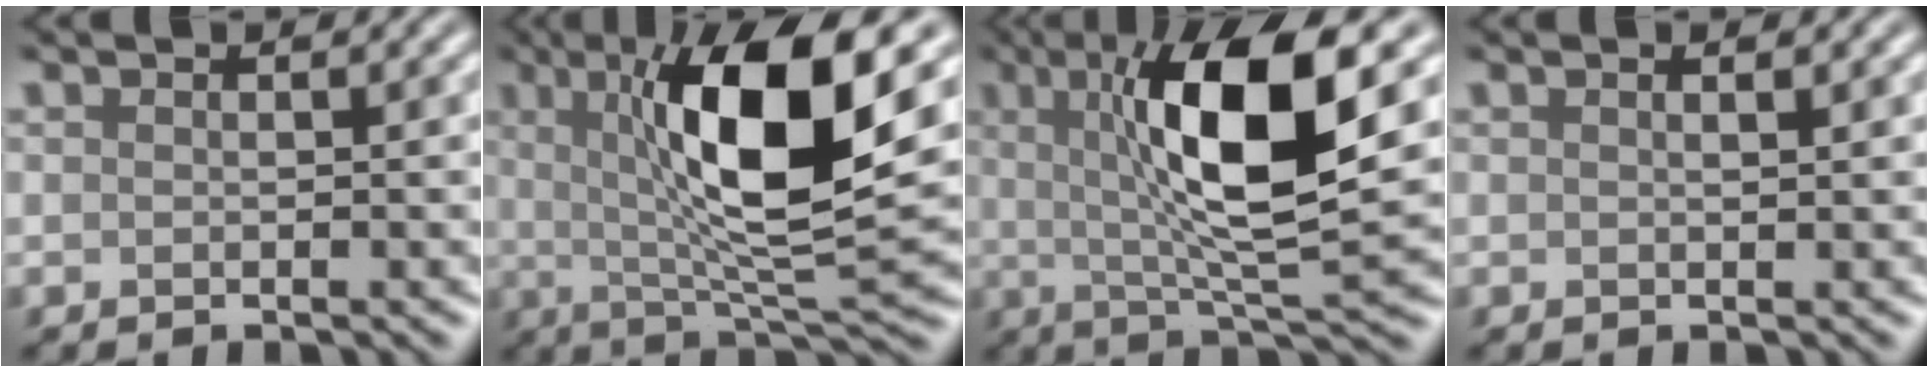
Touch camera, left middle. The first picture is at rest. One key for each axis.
{"total": 11.8, "fx": 2.6, "fy": 2.7, "fz": 11.2, "tx": -0.169, "ty": -0.003, "tz": 0.048}
{"total": 10.5, "fx": 2.3, "fy": 2.3, "fz": 10.0, "tx": -0.157, "ty": -0.004, "tz": 0.044}
{"total": 0.8, "fx": 0.5, "fy": 0.2, "fz": 0.6, "tx": -0.005, "ty": 0.002, "tz": 0.005}